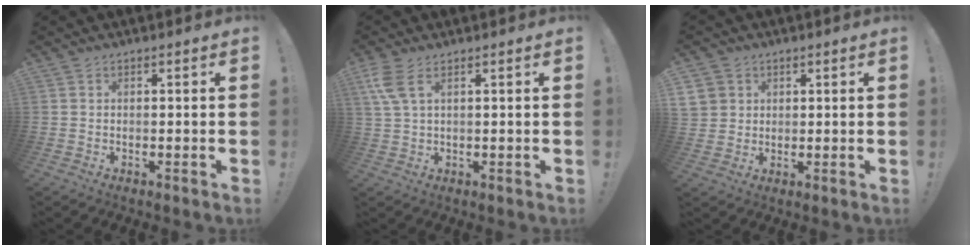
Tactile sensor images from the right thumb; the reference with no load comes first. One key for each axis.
{"total": 5.4, "fx": 2.6, "fy": 1.7, "fz": 4.5, "tx": -0.097, "ty": 0.001, "tz": 0.051}
{"total": 5.1, "fx": 2.2, "fy": 4.5, "fz": 0.9, "tx": -0.019, "ty": -0.007, "tz": 0.046}